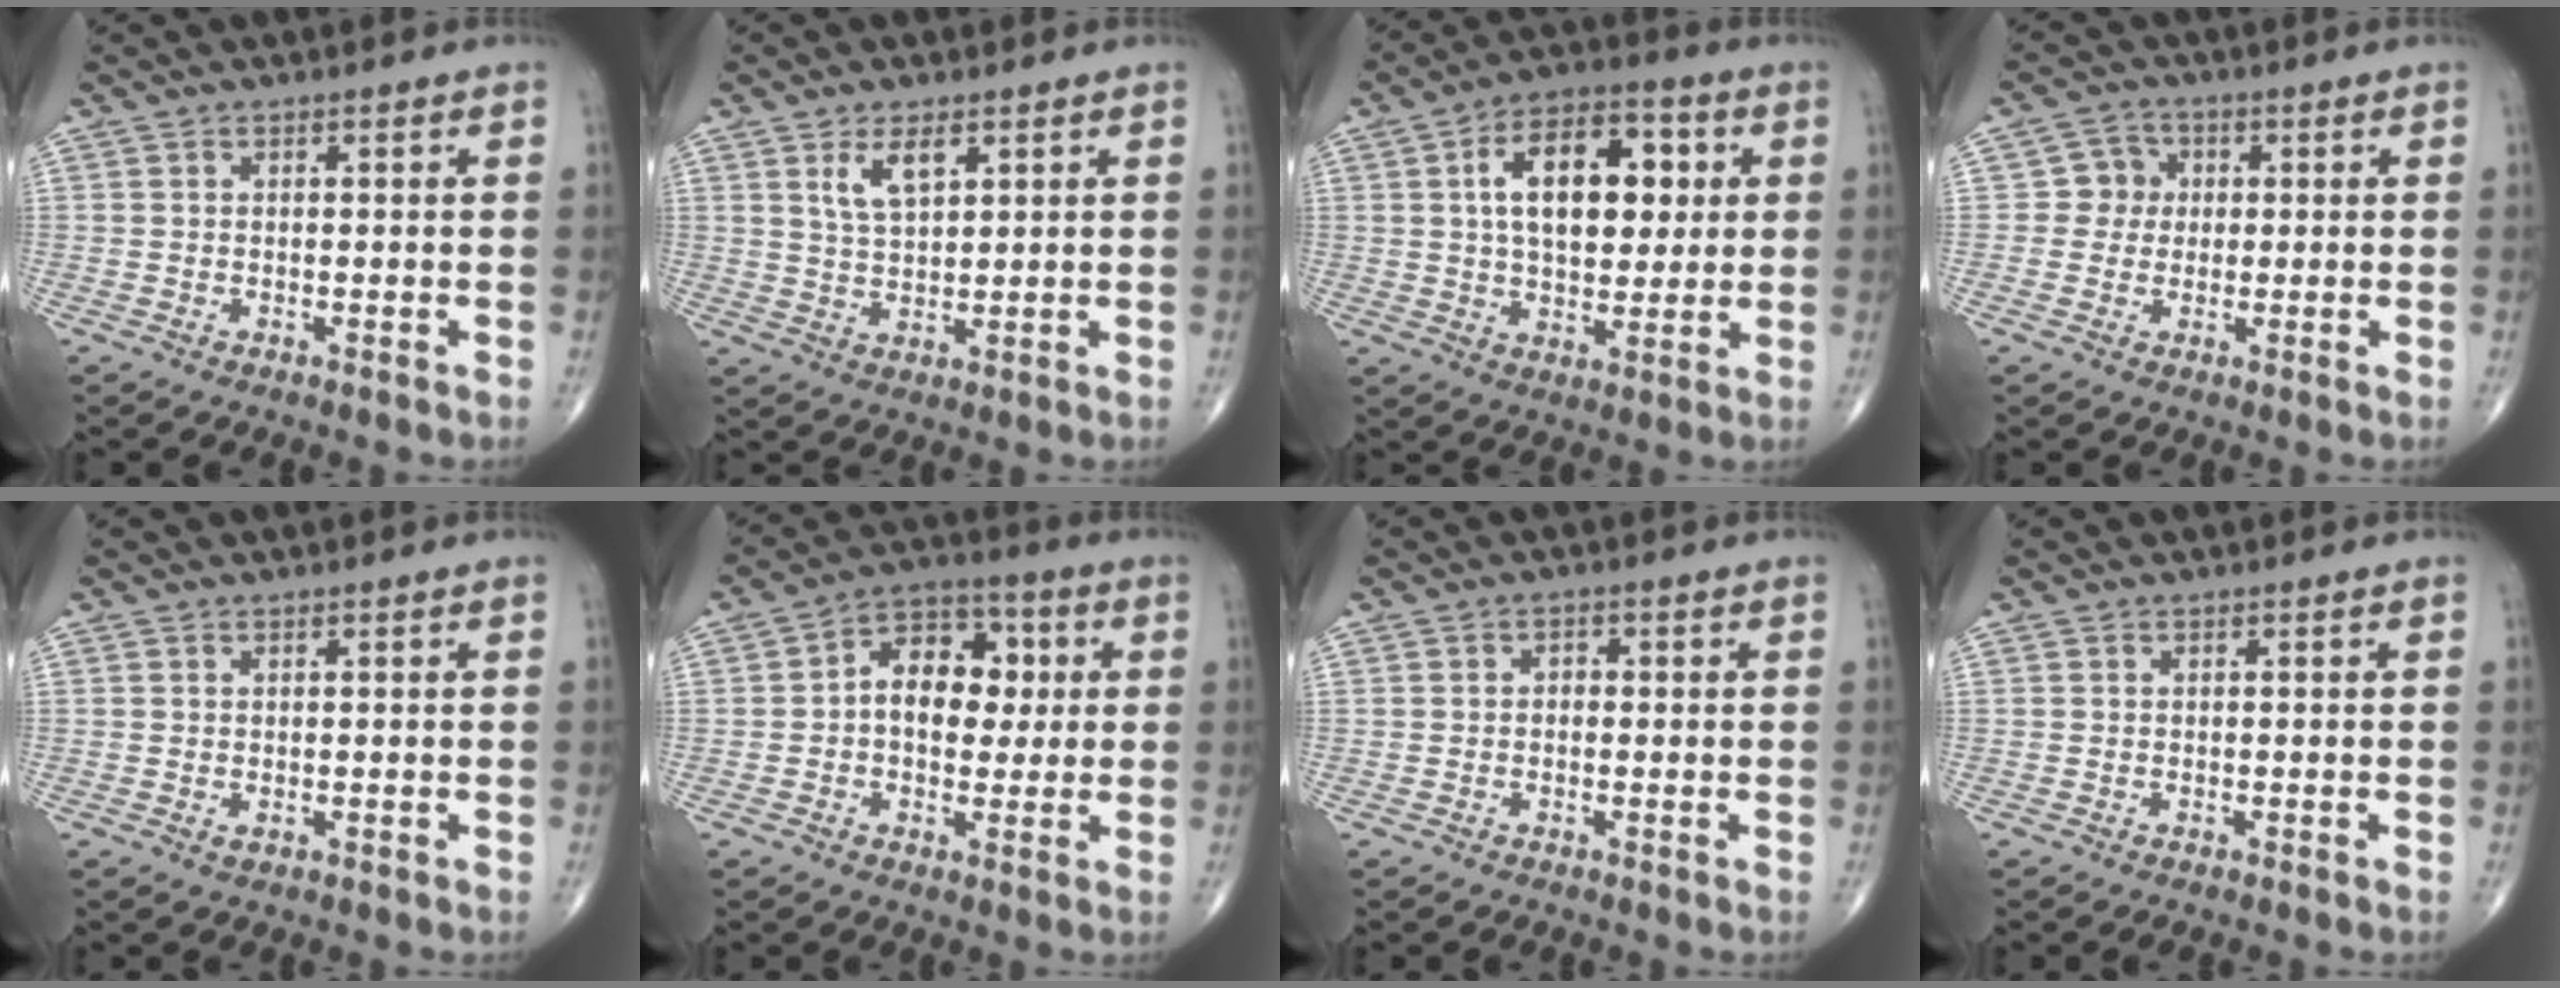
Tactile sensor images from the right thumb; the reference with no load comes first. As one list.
[{"total": 5.6, "force": [2.7, 2.5, 4.2], "torque": [-0.073, -0.015, 0.055]}, {"total": 16.3, "force": [3.5, 9.3, 12.9], "torque": [-0.173, 0.007, 0.055]}, {"total": 4.4, "force": [0.4, 4.3, 1.1], "torque": [0.015, 0.009, -0.002]}, {"total": 0.5, "force": [0.0, 0.3, 0.4], "torque": [-0.007, -0.002, 0.001]}, {"total": 11.6, "force": [1.1, 8.0, 8.4], "torque": [-0.091, 0.022, 0.009]}, {"total": 1.3, "force": [-0.1, 1.0, 0.8], "torque": [-0.006, 0.006, -0.005]}, {"total": 0.0}]